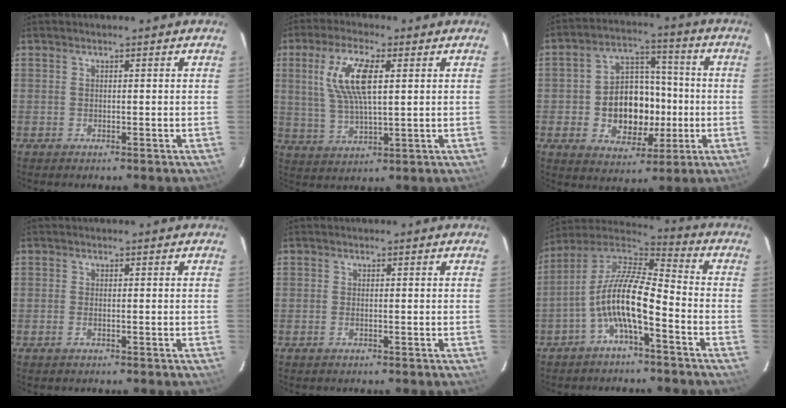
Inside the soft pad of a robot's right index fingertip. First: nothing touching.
{"total": 10.3, "force": [3.0, 3.3, 9.3], "torque": [-0.188, 0.006, 0.063]}
{"total": 13.3, "force": [-2.2, 10.1, 8.4], "torque": [-0.165, 0.024, -0.017]}
{"total": 1.0, "force": [-0.4, 0.4, 0.8], "torque": [-0.017, 0.000, -0.008]}
{"total": 0.7, "force": [-0.3, 0.3, 0.6], "torque": [-0.012, 0.001, -0.006]}
{"total": 12.5, "force": [-5.0, 3.4, 10.9], "torque": [-0.217, 0.007, -0.098]}